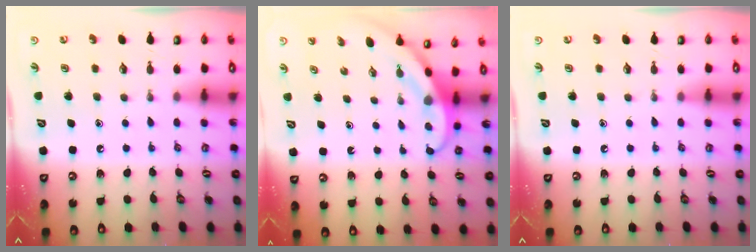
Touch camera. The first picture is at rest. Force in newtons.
{"total": 3.7, "press": 3.7, "slide": 0.4}
{"total": 0.0}